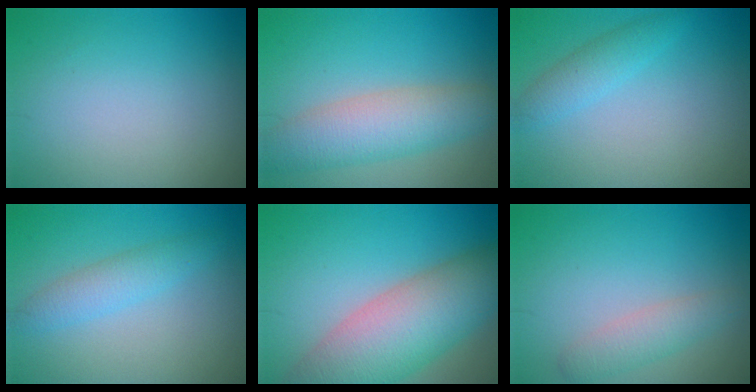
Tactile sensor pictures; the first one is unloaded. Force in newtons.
{"total": 5.7, "press": 5.6, "slide": 0.3}
{"total": 2.2, "press": 2.2, "slide": 0.0}
{"total": 2.5, "press": 2.5, "slide": 0.1}
{"total": 10.3, "press": 10.2, "slide": 0.6}
{"total": 2.4, "press": 2.3, "slide": 0.1}